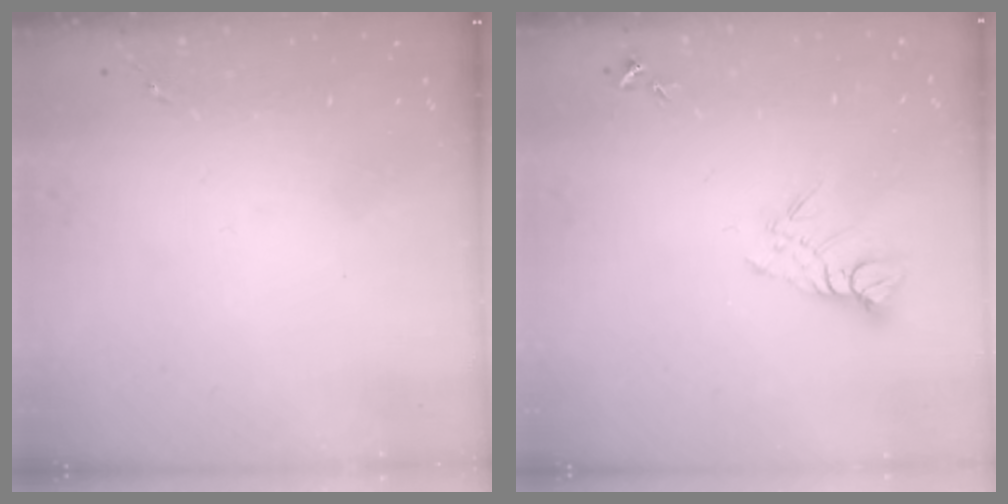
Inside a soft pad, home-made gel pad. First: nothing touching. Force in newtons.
{"total": 7.9, "press": 7.9, "slide": 0.5}